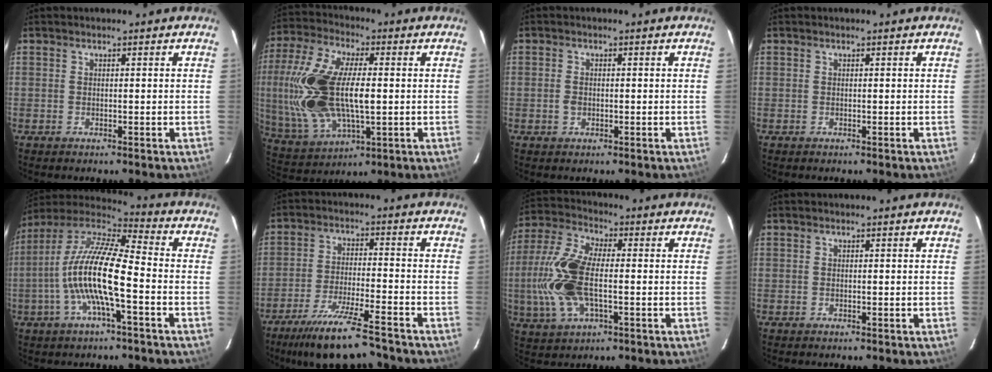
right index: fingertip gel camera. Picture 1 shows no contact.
{"total": 22.9, "force": [0.4, 11.2, 19.9], "torque": [-0.436, 0.005, 0.018]}
{"total": 1.8, "force": [-0.4, 1.2, 1.2], "torque": [-0.026, 0.002, -0.008]}
{"total": 0.0}
{"total": 15.3, "force": [-3.8, 2.8, 14.6], "torque": [-0.268, -0.003, -0.076]}
{"total": 13.8, "force": [-11.5, 1.7, 7.5], "torque": [-0.160, -0.020, -0.190]}
{"total": 15.5, "force": [-1.8, 7.0, 13.6], "torque": [-0.307, 0.005, -0.040]}
{"total": 0.0}